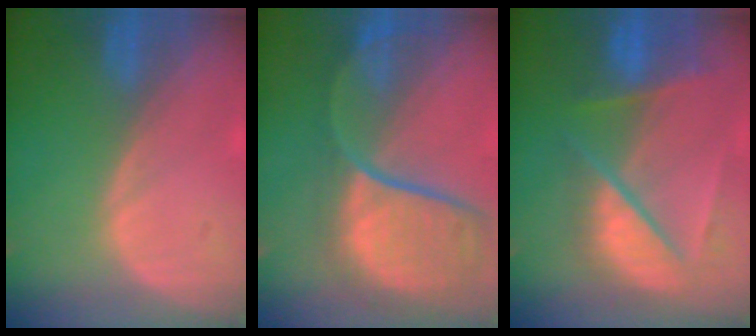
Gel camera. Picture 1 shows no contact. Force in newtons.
{"total": 11.9, "press": 9.9, "slide": 6.6}
{"total": 9.3, "press": 8.1, "slide": 4.5}